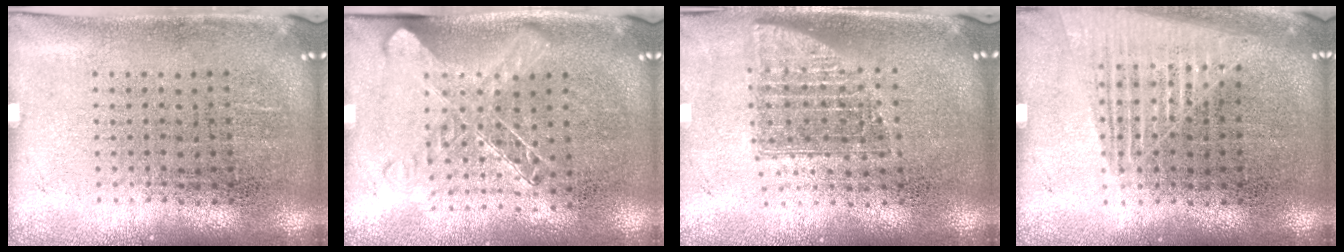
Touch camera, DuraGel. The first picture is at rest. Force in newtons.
{"total": 1.3, "press": 1.2, "slide": 0.7}
{"total": 1.4, "press": 1.2, "slide": 0.8}
{"total": 1.3, "press": 1.3, "slide": 0.4}